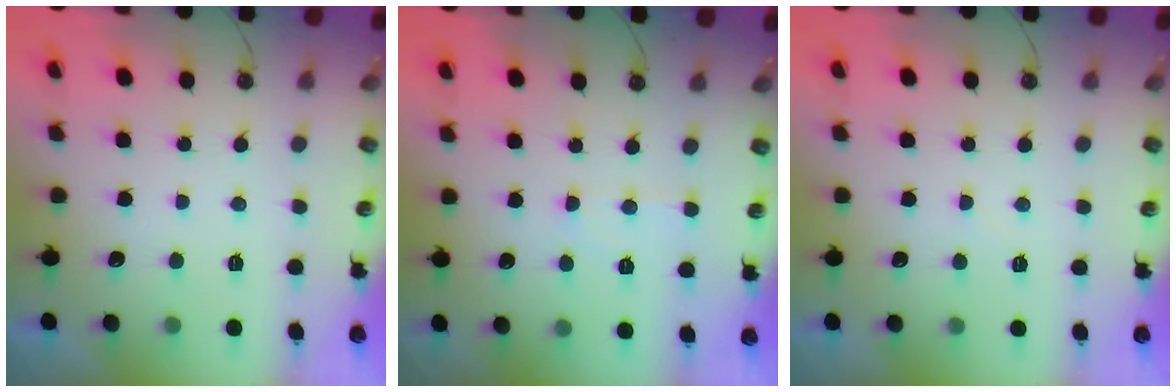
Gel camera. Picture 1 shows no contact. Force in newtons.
{"total": 4.8, "press": 4.7, "slide": 0.7}
{"total": 4.8, "press": 4.7, "slide": 0.5}